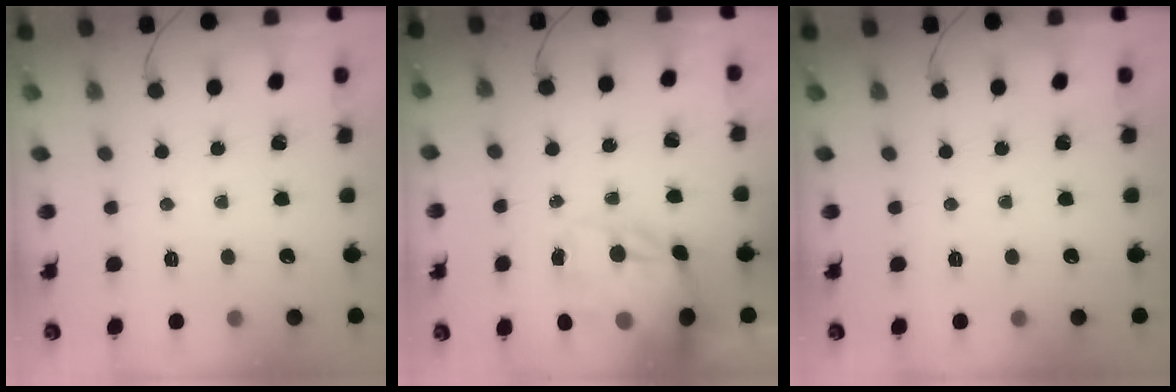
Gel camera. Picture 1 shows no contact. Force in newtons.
{"total": 15.9, "press": 15.3, "slide": 4.3}
{"total": 0.0}